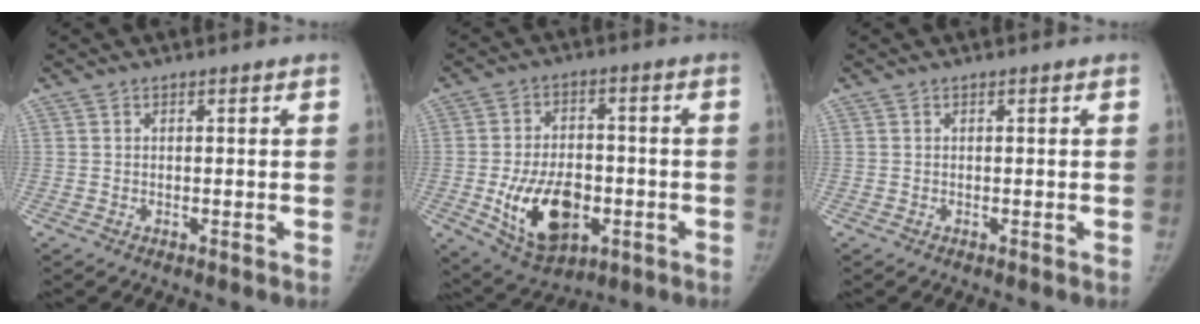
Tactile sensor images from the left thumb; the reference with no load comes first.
{"total": 14.7, "force": [-3.9, 9.2, 10.8], "torque": [-0.156, 0.011, -0.051]}
{"total": 0.0}